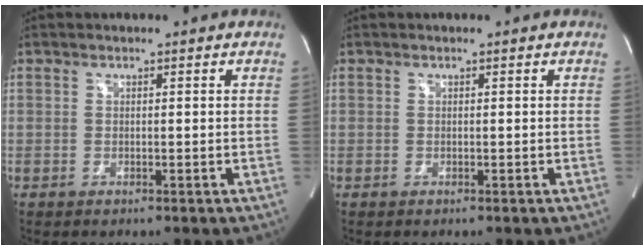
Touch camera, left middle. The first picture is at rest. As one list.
[{"total": 0.0}]